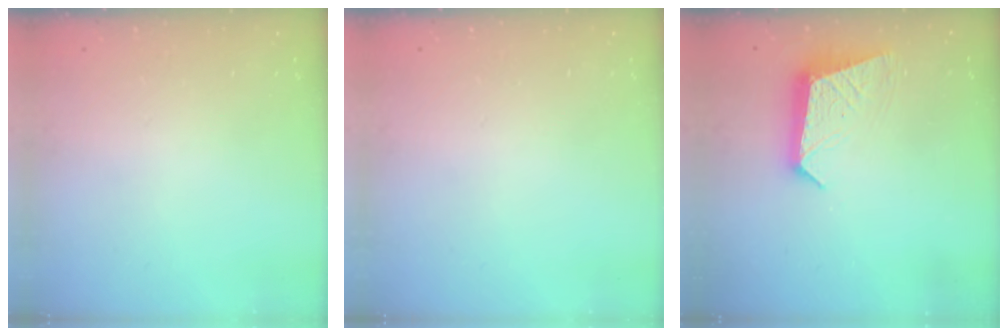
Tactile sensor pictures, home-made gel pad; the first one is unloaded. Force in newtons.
{"total": 0.0}
{"total": 10.0, "press": 10.0, "slide": 0.5}